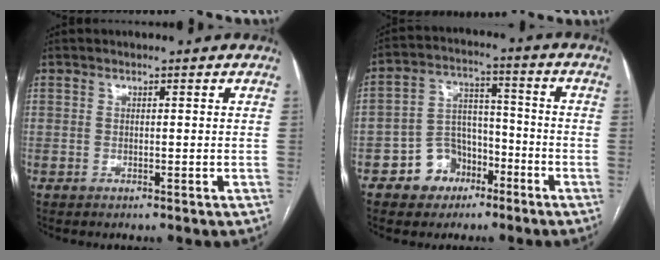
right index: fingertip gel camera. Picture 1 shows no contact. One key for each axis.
{"total": 8.3, "fx": -4.5, "fy": 6.4, "fz": 2.6, "tx": -0.048, "ty": 0.023, "tz": -0.073}